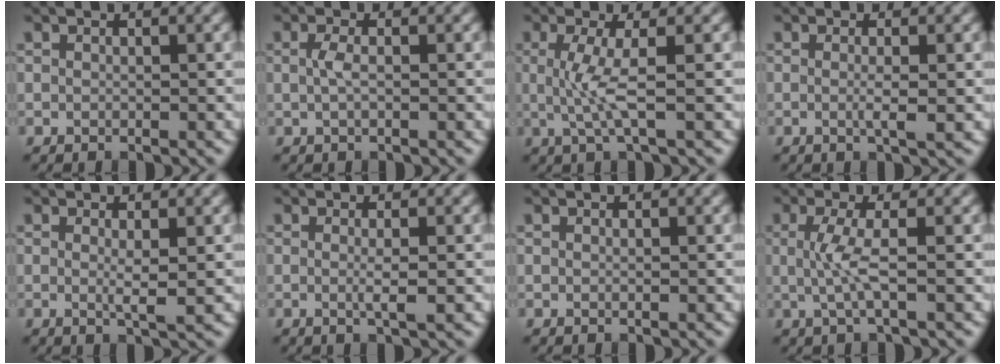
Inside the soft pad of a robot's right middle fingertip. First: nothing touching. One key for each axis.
{"total": 1.4, "fx": 0.0, "fy": 0.4, "fz": 1.3, "tx": -0.030, "ty": 0.001, "tz": 0.000}
{"total": 3.1, "fx": 0.0, "fy": 0.4, "fz": 3.1, "tx": -0.076, "ty": -0.004, "tz": 0.000}
{"total": 1.9, "fx": -0.2, "fy": 0.3, "fz": 1.9, "tx": -0.034, "ty": -0.005, "tz": -0.006}
{"total": 1.8, "fx": 0.1, "fy": 0.1, "fz": 1.8, "tx": -0.034, "ty": -0.006, "tz": -0.001}
{"total": 1.9, "fx": -0.2, "fy": 0.3, "fz": 1.9, "tx": -0.033, "ty": -0.006, "tz": -0.006}
{"total": 0.0}
{"total": 2.7, "fx": 0.0, "fy": 0.4, "fz": 2.7, "tx": -0.065, "ty": -0.002, "tz": 0.000}